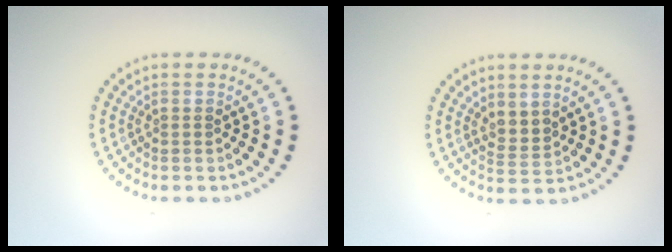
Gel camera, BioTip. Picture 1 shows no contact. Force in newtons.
{"total": 1.7, "press": 1.3, "slide": 1.1}